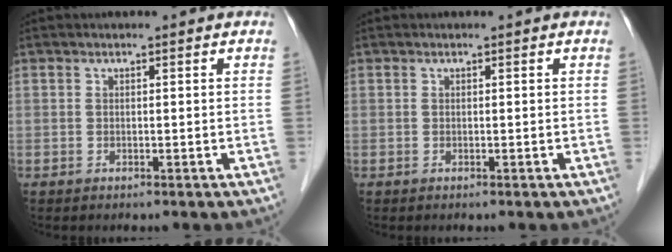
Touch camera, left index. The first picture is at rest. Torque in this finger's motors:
{"motor_torque": [0.00, 0.00, 0.00, 0.00]}